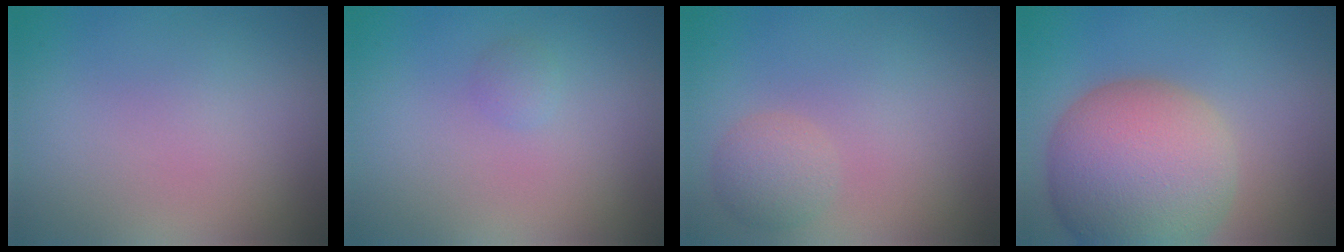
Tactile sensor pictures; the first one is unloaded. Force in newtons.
{"total": 0.7, "press": 0.7, "slide": 0.1}
{"total": 2.2, "press": 2.2, "slide": 0.1}
{"total": 12.3, "press": 12.2, "slide": 1.1}